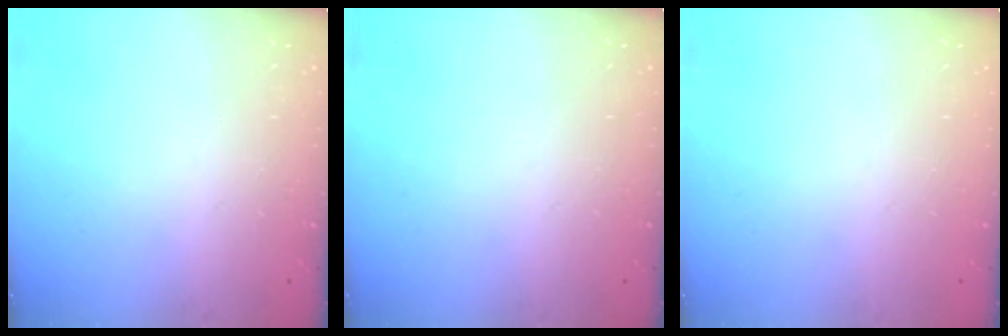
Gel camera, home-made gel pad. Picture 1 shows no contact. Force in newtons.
{"total": 0.0}
{"total": 0.0}